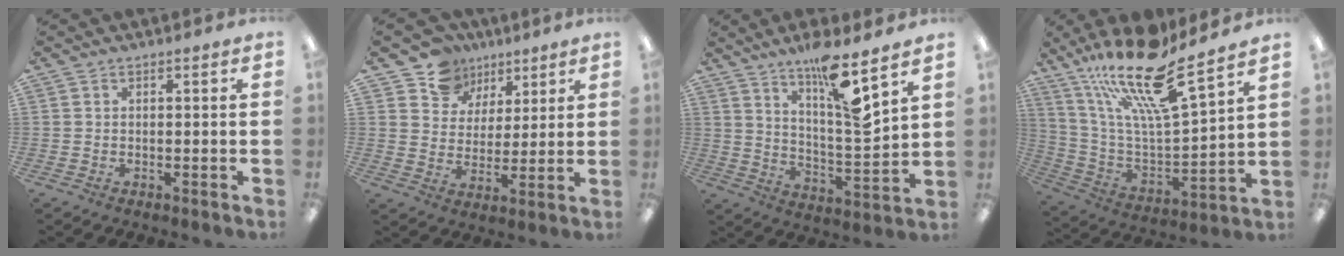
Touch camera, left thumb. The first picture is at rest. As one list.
[{"total": 10.5, "force": [7.3, 7.6, 0.9], "torque": [-0.036, -0.059, 0.141]}, {"total": 14.0, "force": [10.5, 1.3, 9.2], "torque": [-0.158, -0.071, 0.169]}, {"total": 21.7, "force": [16.4, 4.8, 13.4], "torque": [-0.250, -0.113, 0.273]}]